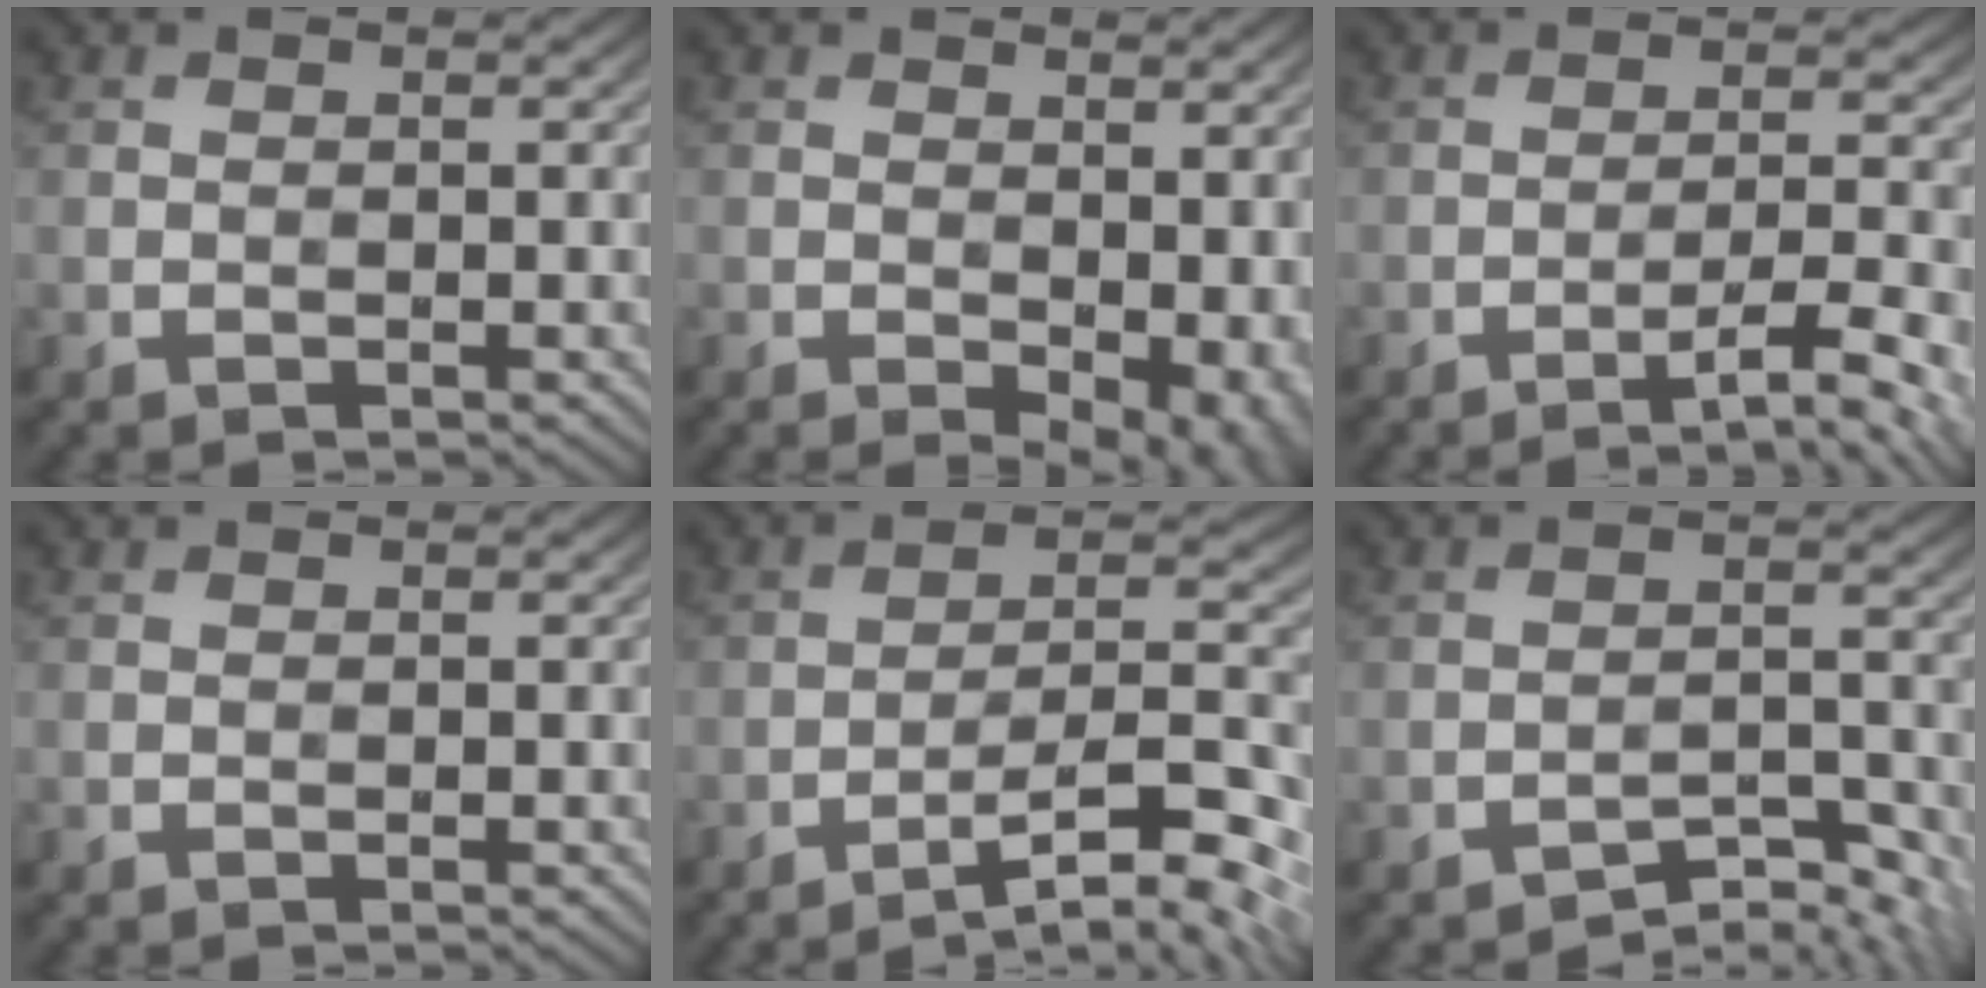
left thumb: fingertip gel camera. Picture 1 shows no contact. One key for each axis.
{"total": 6.8, "fx": -1.1, "fy": 3.9, "fz": 5.4, "tx": -0.068, "ty": -0.013, "tz": -0.011}
{"total": 7.7, "fx": -4.9, "fy": 1.2, "fz": 5.8, "tx": -0.093, "ty": 0.013, "tz": -0.071}
{"total": 0.0}
{"total": 10.8, "fx": -7.5, "fy": 2.0, "fz": 7.5, "tx": -0.126, "ty": 0.009, "tz": -0.115}
{"total": 4.6, "fx": -3.9, "fy": 1.0, "fz": 2.0, "tx": -0.028, "ty": 0.007, "tz": -0.060}